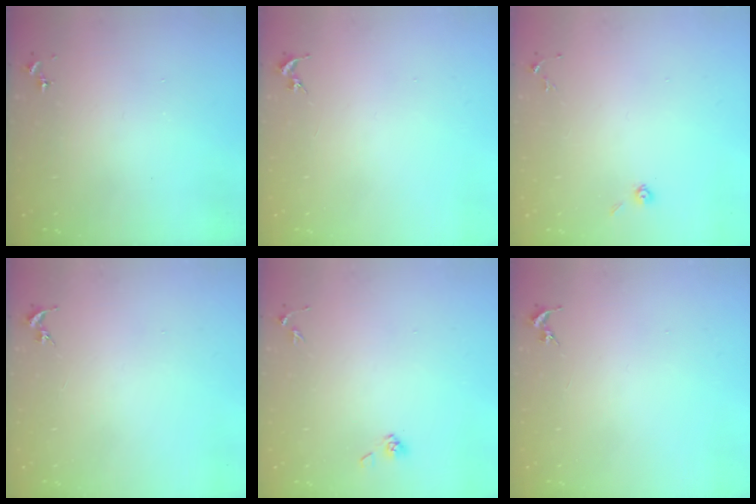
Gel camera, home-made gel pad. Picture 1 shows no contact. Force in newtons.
{"total": 0.0}
{"total": 3.9, "press": 3.8, "slide": 0.9}
{"total": 0.0}
{"total": 3.8, "press": 3.4, "slide": 1.7}
{"total": 0.0}